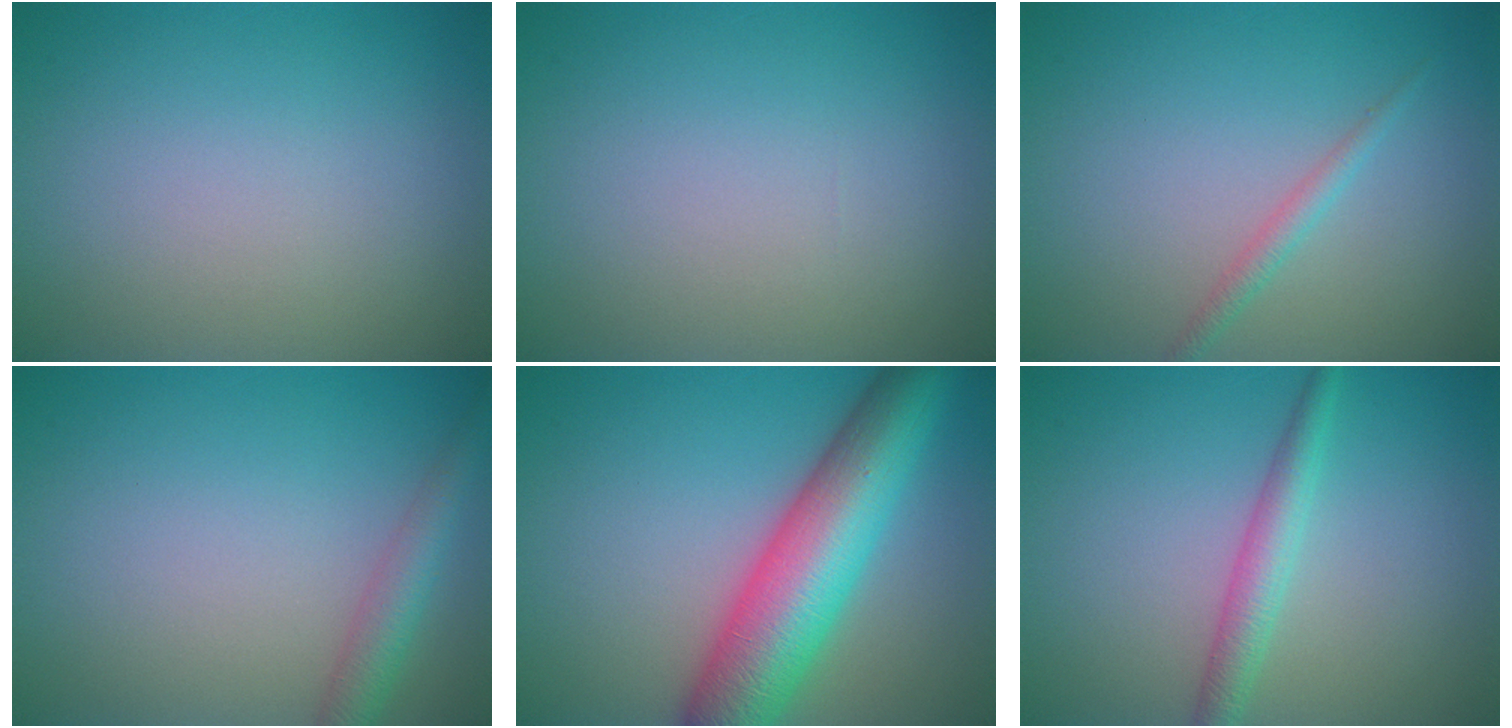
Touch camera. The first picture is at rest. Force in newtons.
{"total": 0.0}
{"total": 1.3, "press": 1.3, "slide": 0.1}
{"total": 2.9, "press": 2.9, "slide": 0.1}
{"total": 10.6, "press": 10.6, "slide": 0.4}
{"total": 2.6, "press": 2.6, "slide": 0.0}